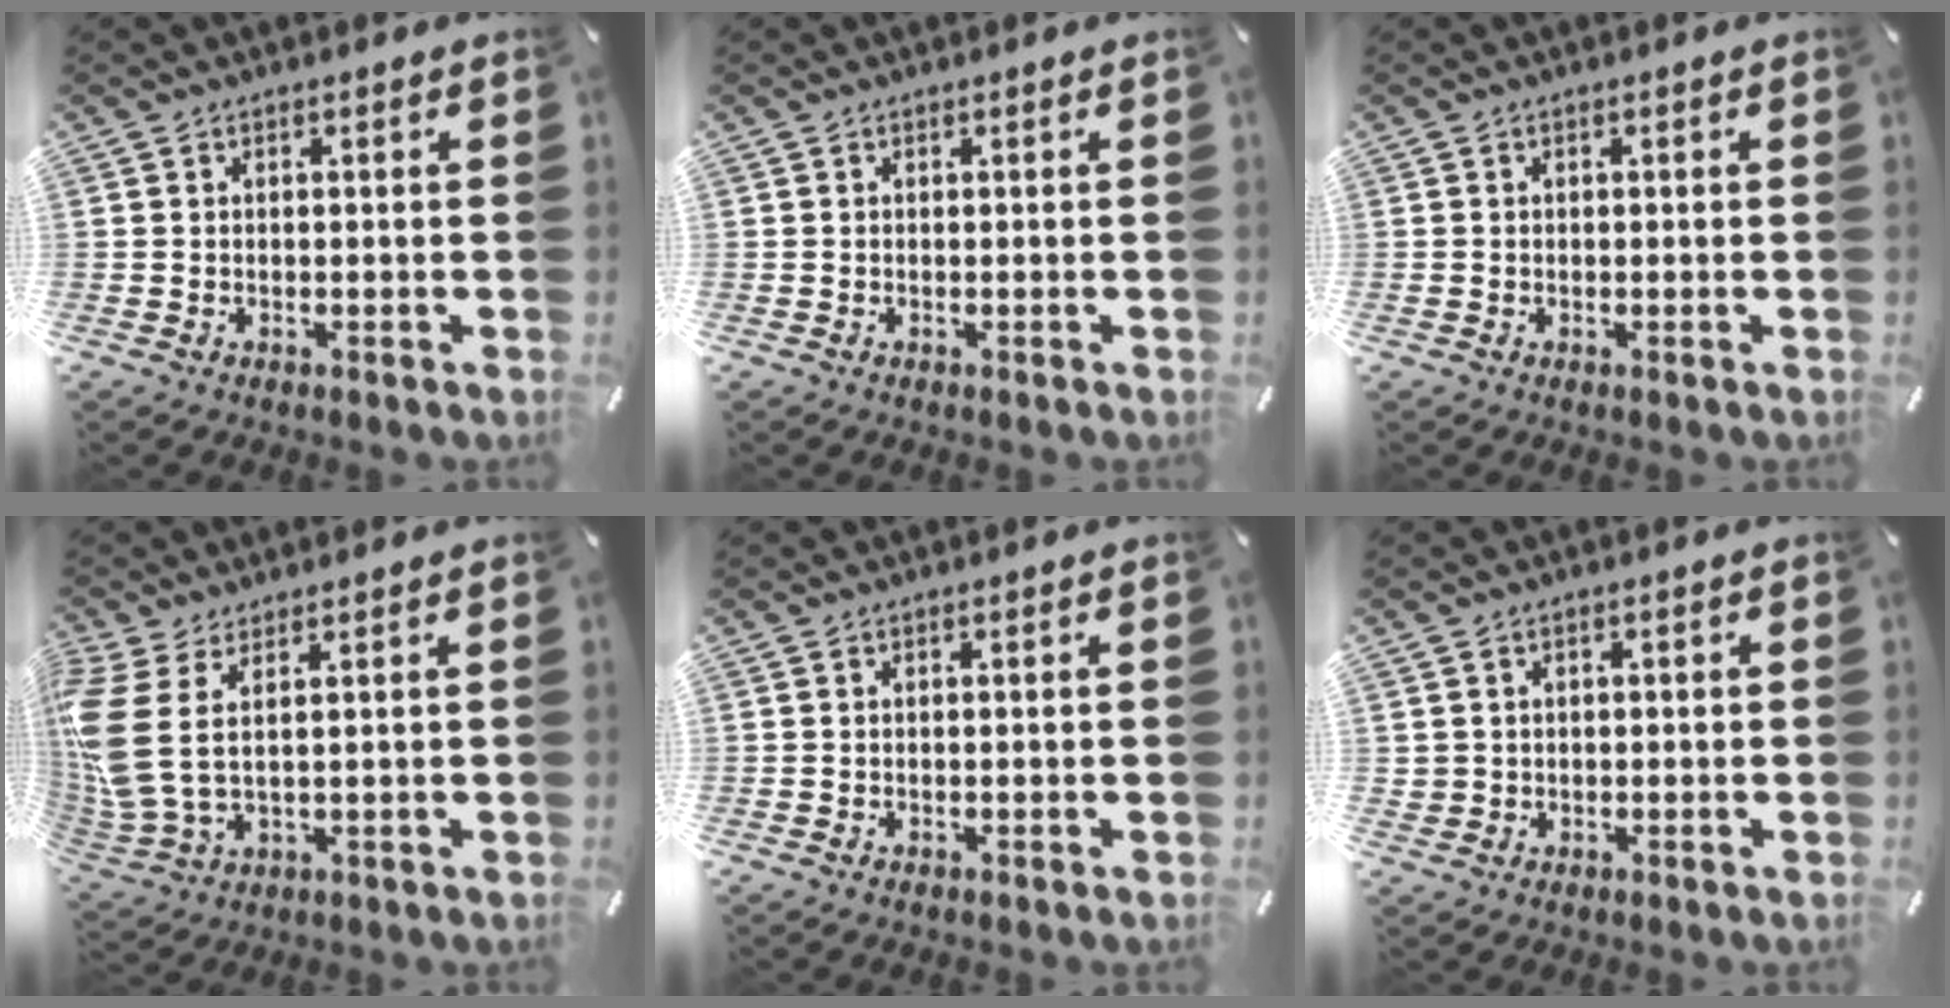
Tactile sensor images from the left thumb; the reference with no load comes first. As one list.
[{"total": 0.0}, {"total": 0.8, "force": [-0.1, 0.4, 0.6], "torque": [-0.011, 0.002, -0.003]}, {"total": 8.4, "force": [2.4, 3.1, 7.5], "torque": [-0.177, -0.027, 0.046]}, {"total": 0.0}, {"total": 2.0, "force": [0.1, 2.0, 0.2], "torque": [-0.004, 0.005, 0.000]}]